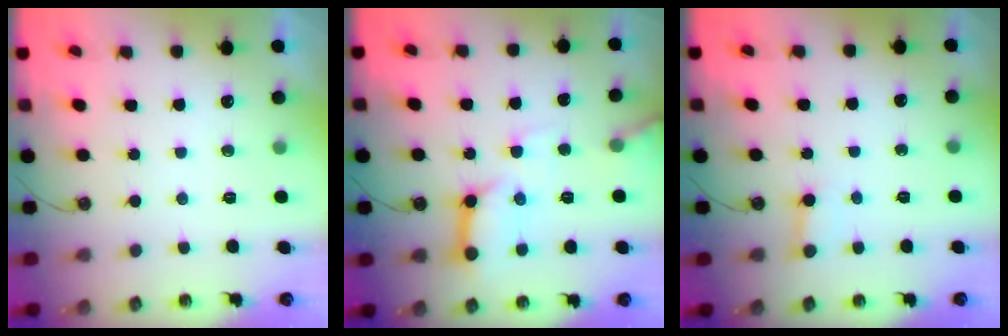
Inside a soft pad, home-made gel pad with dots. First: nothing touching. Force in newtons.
{"total": 12.1, "press": 12.1, "slide": 0.9}
{"total": 2.2, "press": 2.2, "slide": 0.1}